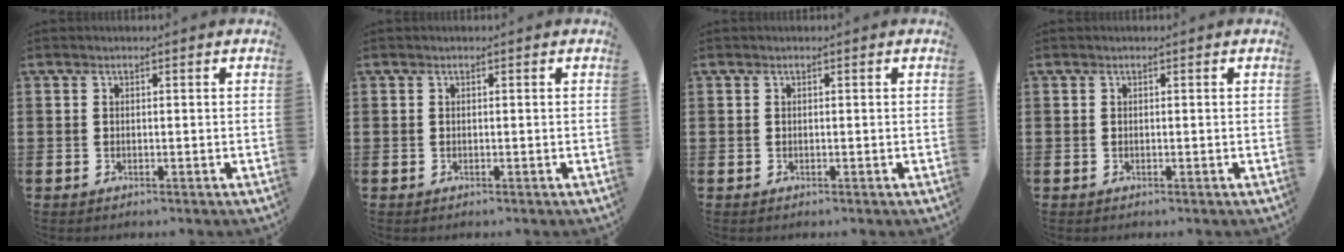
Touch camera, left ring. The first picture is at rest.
{"total": 0.0}
{"total": 0.0}
{"total": 0.0}